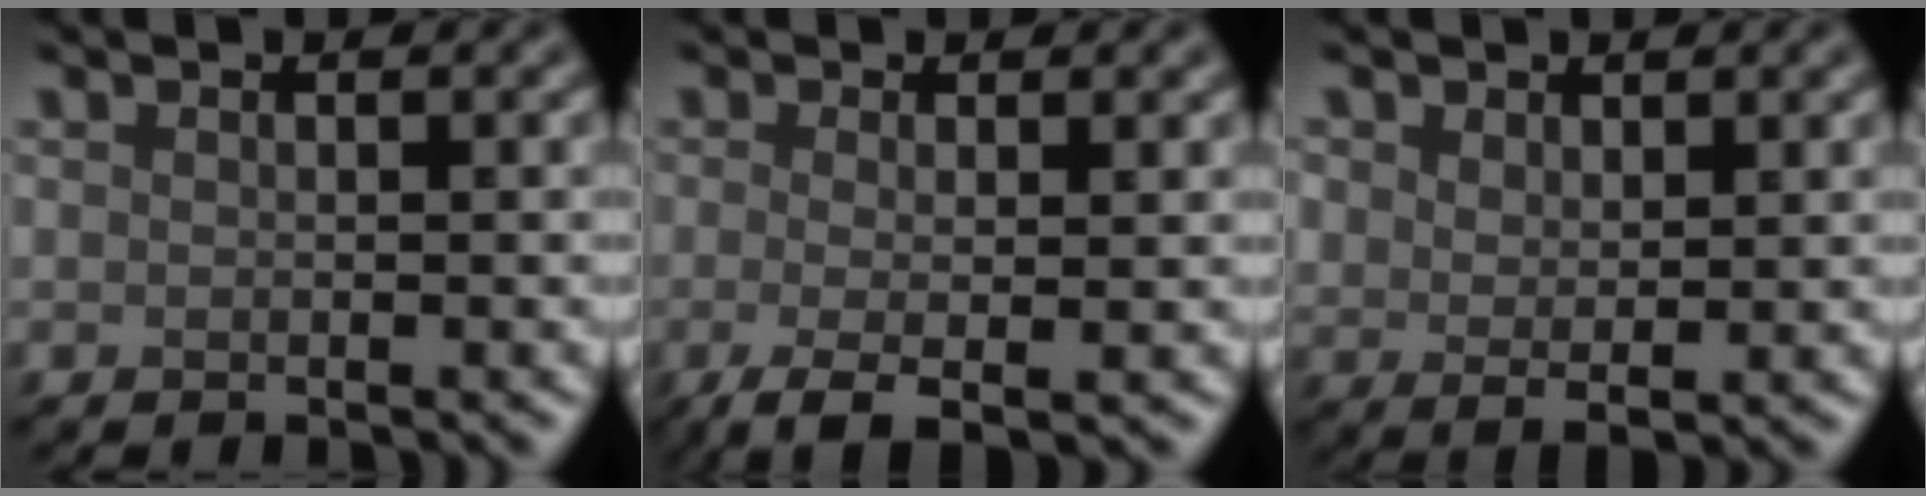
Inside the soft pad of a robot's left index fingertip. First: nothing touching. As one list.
[{"total": 3.8, "force": [-0.8, 1.1, 3.5], "torque": [-0.064, -0.008, -0.016]}, {"total": 2.3, "force": [1.4, 1.3, 1.2], "torque": [-0.025, -0.006, 0.029]}]